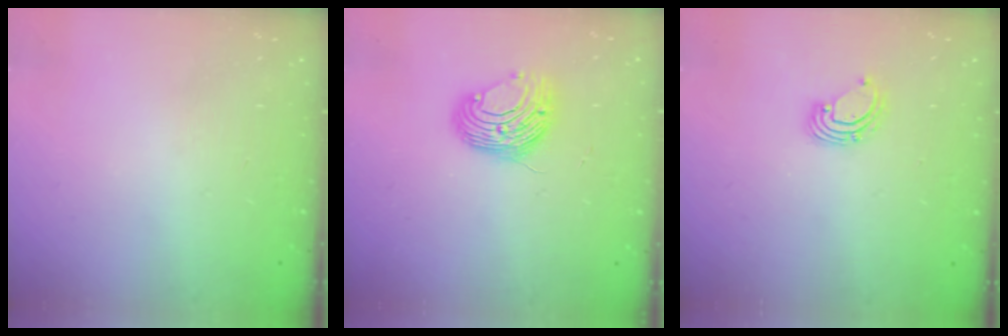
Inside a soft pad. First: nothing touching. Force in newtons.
{"total": 10.1, "press": 10.1, "slide": 0.7}
{"total": 2.2, "press": 2.2, "slide": 0.2}